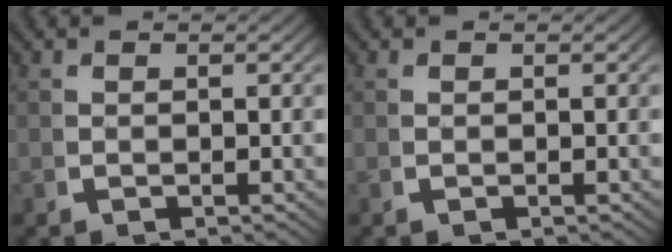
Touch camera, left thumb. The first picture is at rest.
{"total": 0.0}